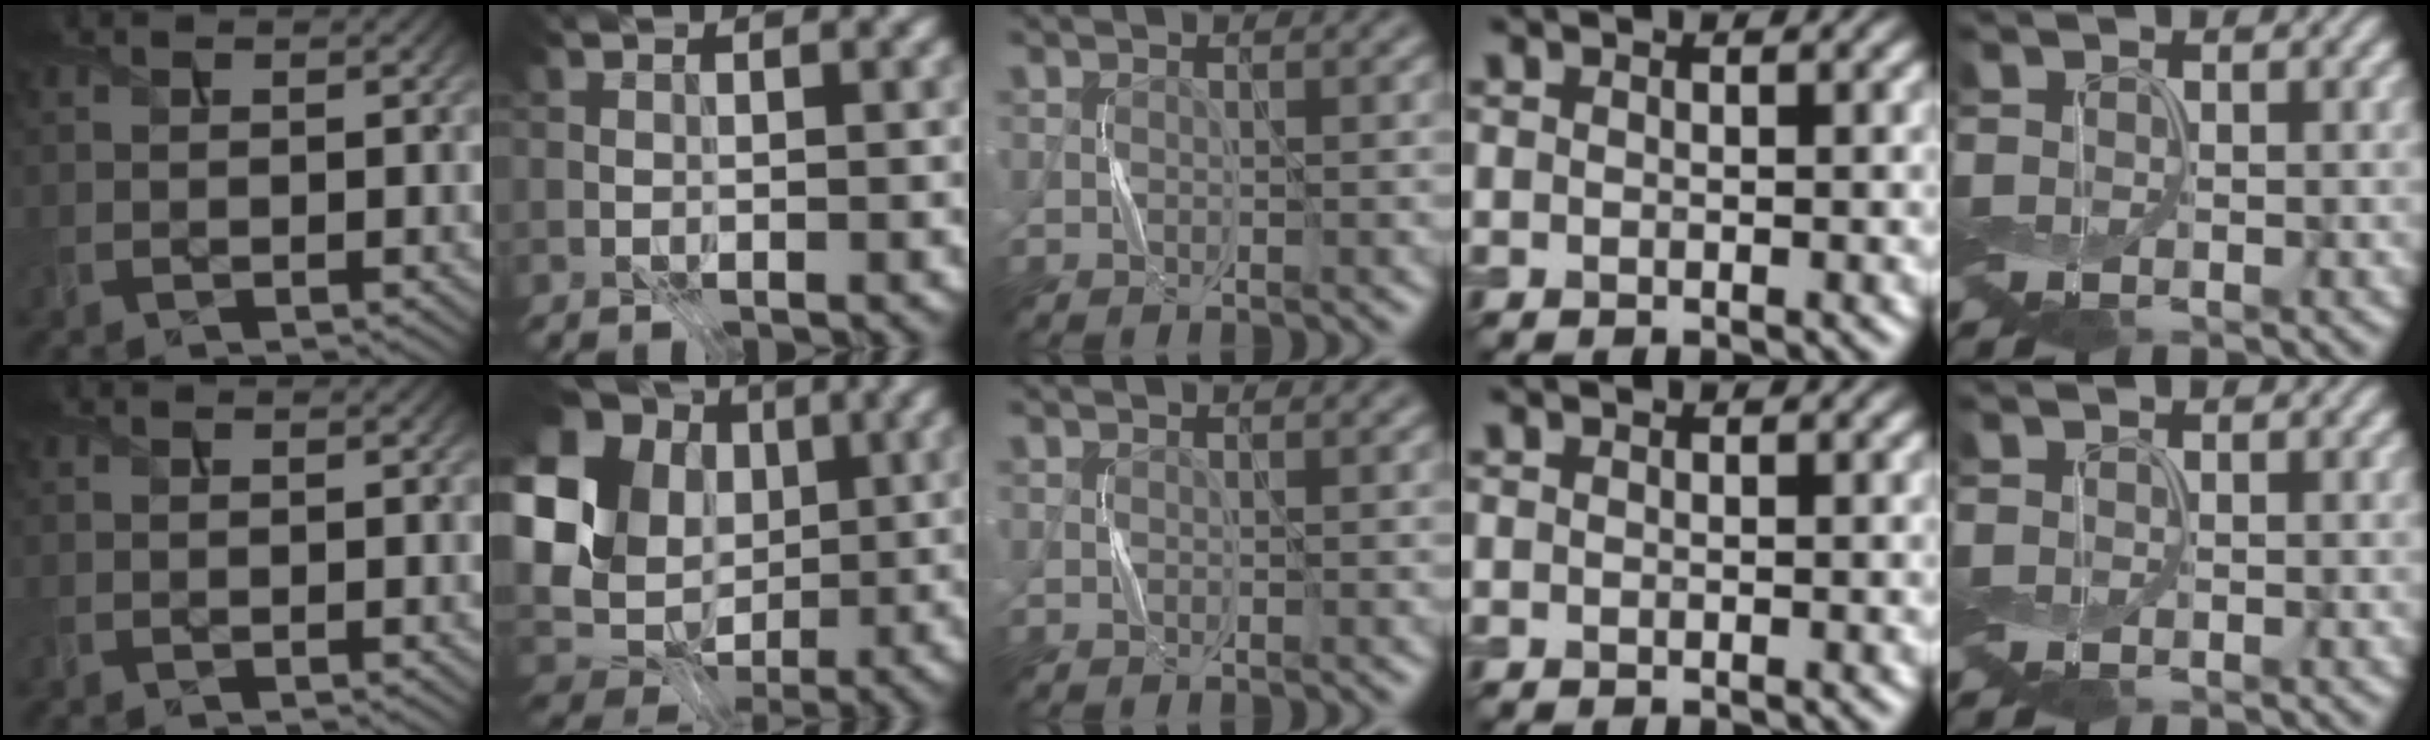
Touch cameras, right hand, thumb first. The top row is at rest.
{"index": {"total": 18.0, "force": [2.7, 15.1, 9.5], "torque": [-0.215, 0.017, 0.028]}}